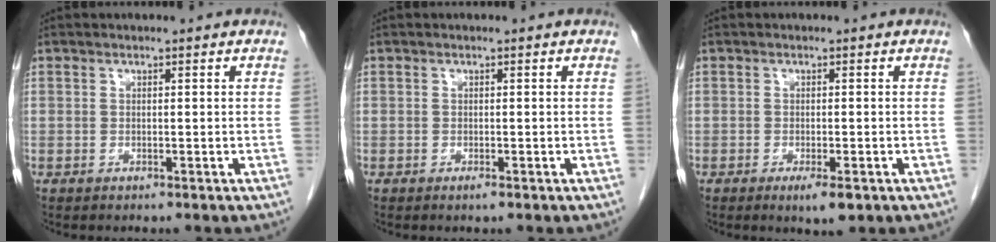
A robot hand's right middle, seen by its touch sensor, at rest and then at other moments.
{"total": 1.0, "force": [-0.6, 0.2, 0.8], "torque": [-0.016, -0.002, -0.009]}
{"total": 3.1, "force": [-1.6, 0.7, 2.6], "torque": [-0.038, -0.004, -0.021]}